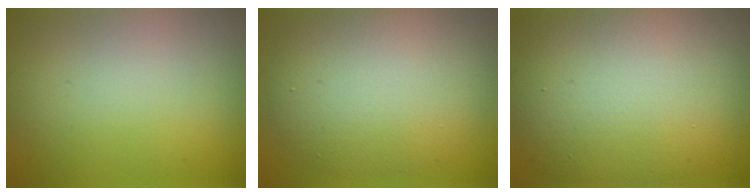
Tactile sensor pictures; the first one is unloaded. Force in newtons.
{"total": 8.0, "press": 7.9, "slide": 0.8}
{"total": 13.4, "press": 13.4, "slide": 0.9}